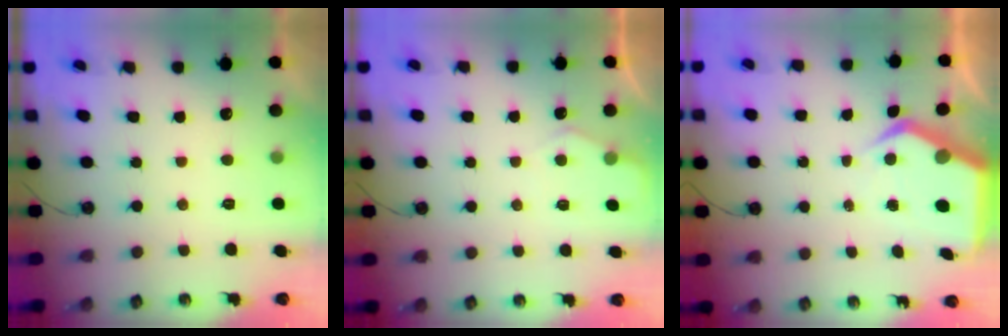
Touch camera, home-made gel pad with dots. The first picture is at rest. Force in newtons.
{"total": 3.8, "press": 3.8, "slide": 0.5}
{"total": 7.5, "press": 7.4, "slide": 0.9}